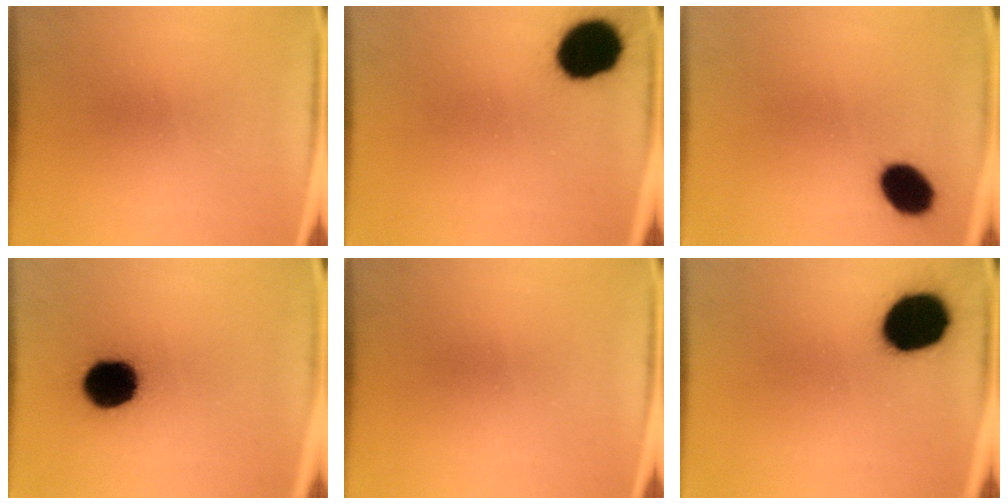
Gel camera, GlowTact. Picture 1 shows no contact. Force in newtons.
{"total": 14.4}
{"total": 8.7}
{"total": 14.4}
{"total": 0.0}
{"total": 17.4}